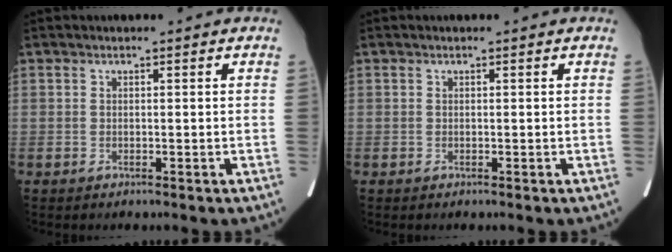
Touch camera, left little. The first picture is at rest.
{"total": 0.0}